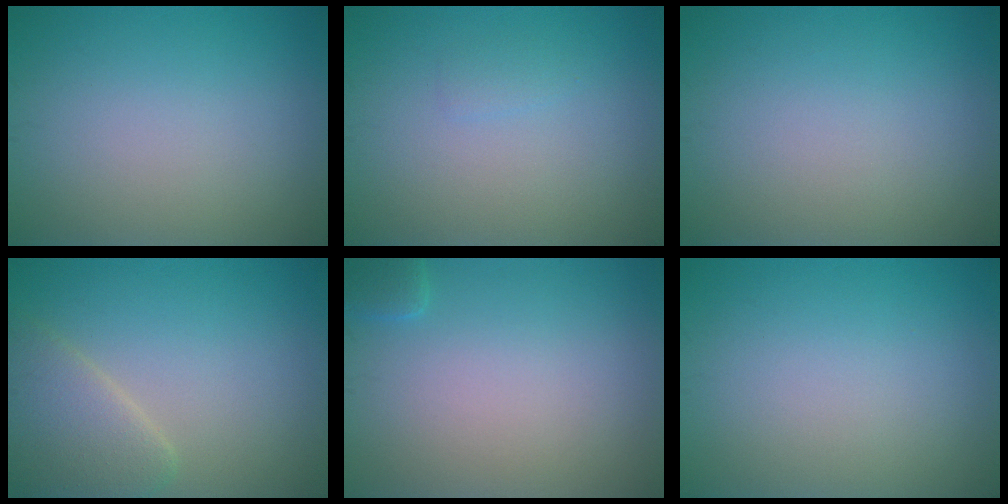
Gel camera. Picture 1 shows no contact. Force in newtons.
{"total": 0.7, "press": 0.7, "slide": 0.1}
{"total": 0.0}
{"total": 4.0, "press": 4.0, "slide": 0.2}
{"total": 1.1, "press": 1.0, "slide": 0.1}
{"total": 0.0}